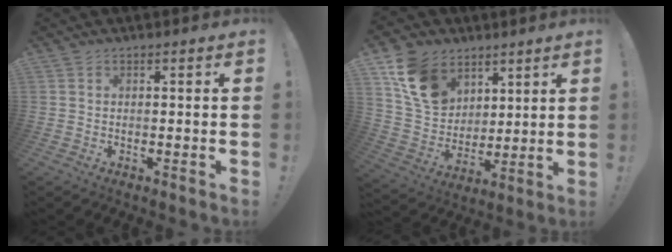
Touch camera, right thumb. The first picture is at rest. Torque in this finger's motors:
{"motor_torque": [-0.45, 1.47, 0.50, 0.72, 0.09]}